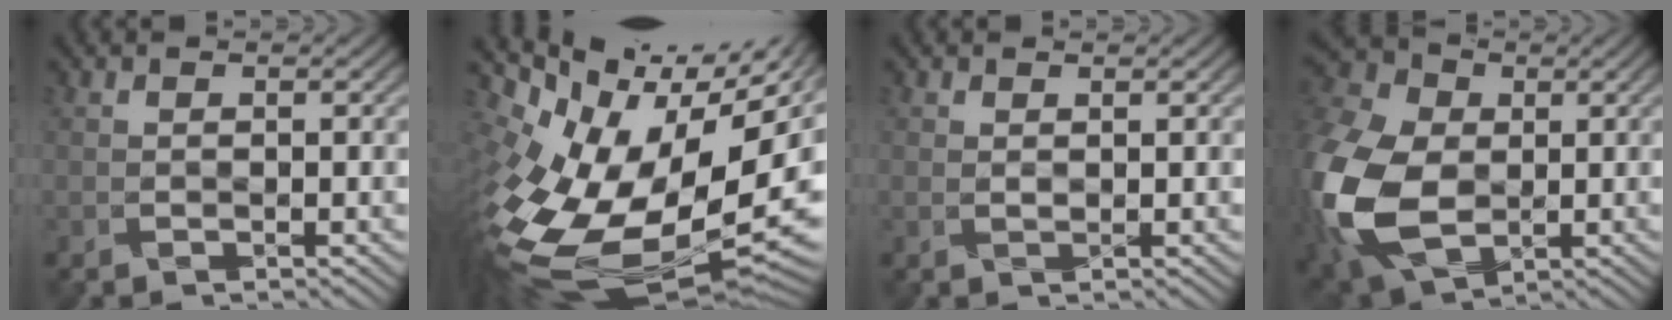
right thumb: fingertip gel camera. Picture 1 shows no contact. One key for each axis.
{"total": 20.3, "fx": -3.9, "fy": 13.0, "fz": 15.0, "tx": -0.265, "ty": -0.043, "tz": -0.025}
{"total": 0.6, "fx": 0.6, "fy": 0.0, "fz": 0.1, "tx": -0.006, "ty": -0.002, "tz": 0.009}
{"total": 16.3, "fx": -1.3, "fy": 11.9, "fz": 11.0, "tx": -0.326, "ty": -0.027, "tz": -0.020}